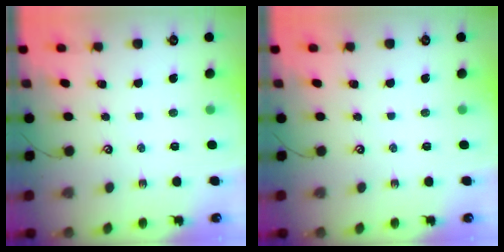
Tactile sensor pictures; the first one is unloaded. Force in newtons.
{"total": 0.0}